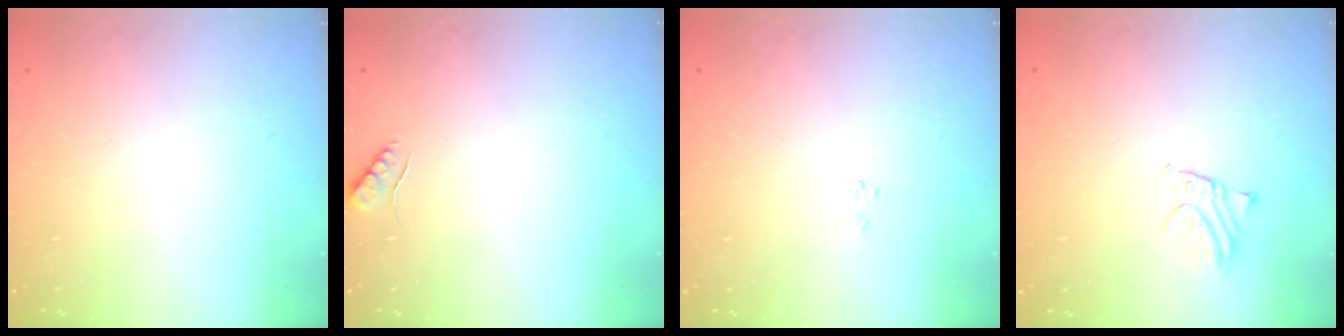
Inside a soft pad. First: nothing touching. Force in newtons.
{"total": 5.4, "press": 5.4, "slide": 0.7}
{"total": 3.7, "press": 3.7, "slide": 0.0}
{"total": 2.3, "press": 2.3, "slide": 0.1}